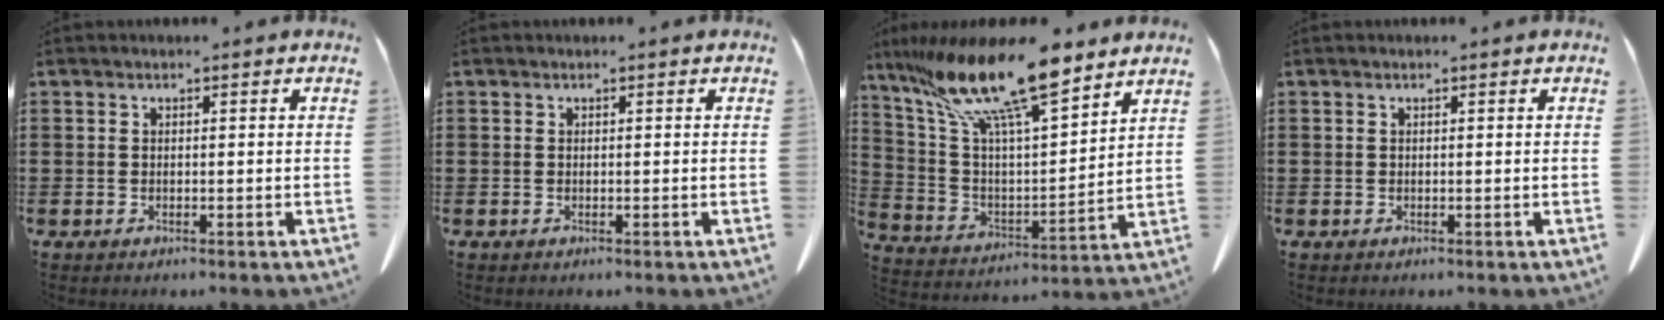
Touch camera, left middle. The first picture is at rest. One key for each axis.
{"total": 0.0}
{"total": 17.1, "fx": 12.7, "fy": 3.8, "fz": 10.8, "tx": -0.242, "ty": -0.075, "tz": 0.214}
{"total": 0.0}